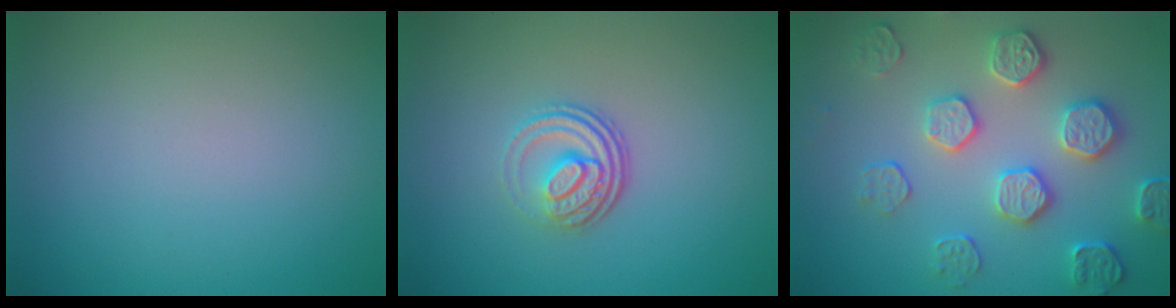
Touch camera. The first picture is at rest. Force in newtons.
{"total": 3.6, "press": 2.5, "slide": 2.6}
{"total": 4.7, "press": 4.3, "slide": 1.8}